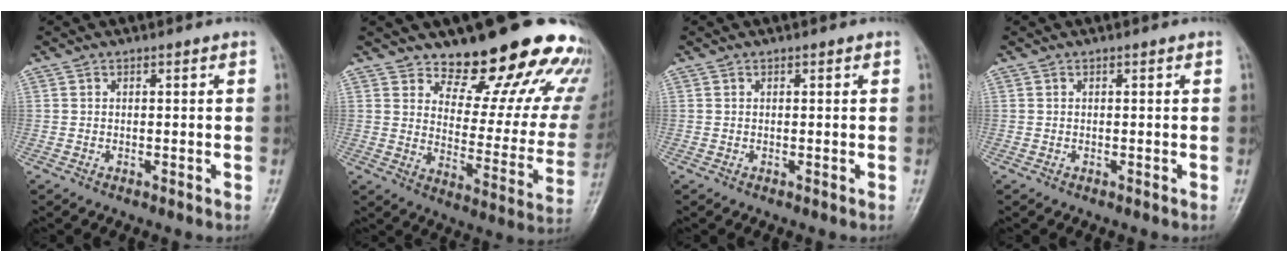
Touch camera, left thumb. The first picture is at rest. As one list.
[{"total": 21.3, "force": [17.1, 8.2, 9.8], "torque": [-0.072, -0.118, 0.221]}, {"total": 0.0}, {"total": 0.0}]